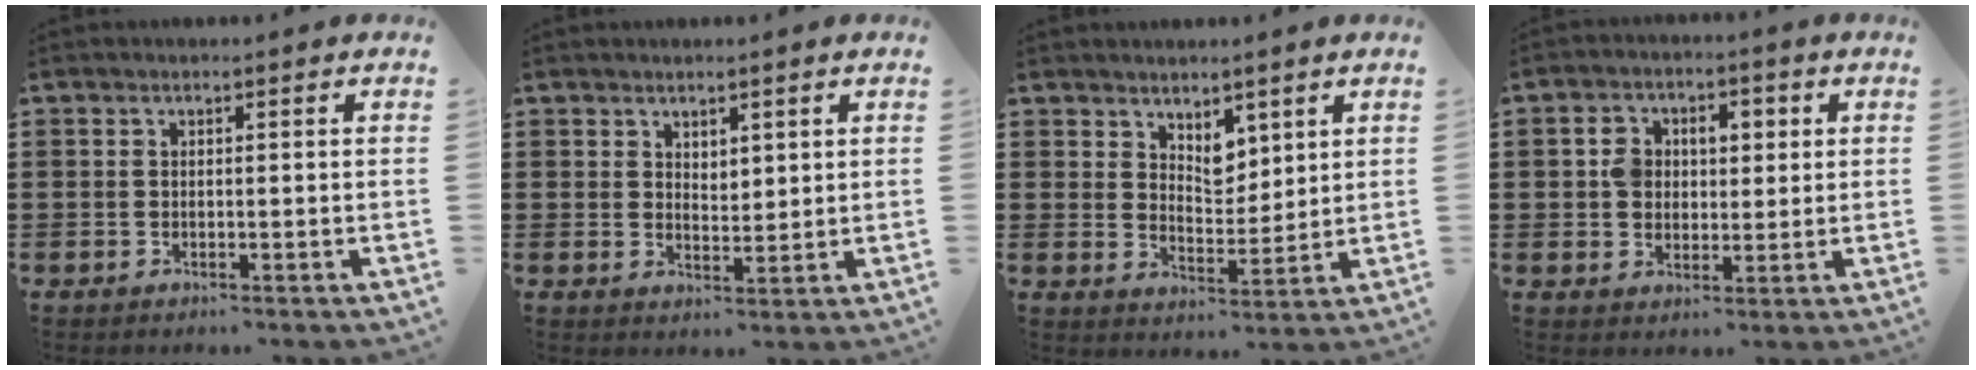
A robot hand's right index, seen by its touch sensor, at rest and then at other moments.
{"total": 2.4, "force": [2.1, 1.1, 0.2], "torque": [-0.009, 0.006, 0.040]}
{"total": 4.6, "force": [3.5, 2.4, 1.9], "torque": [-0.040, -0.006, 0.062]}
{"total": 4.8, "force": [0.4, 4.1, 2.5], "torque": [-0.065, 0.015, 0.003]}